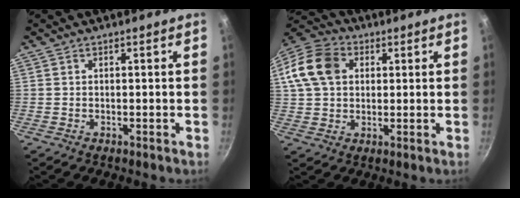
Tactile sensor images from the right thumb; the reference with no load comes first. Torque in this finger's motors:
{"motor_torque": [-1.15, 1.27, 0.23, -0.22, 0.15]}